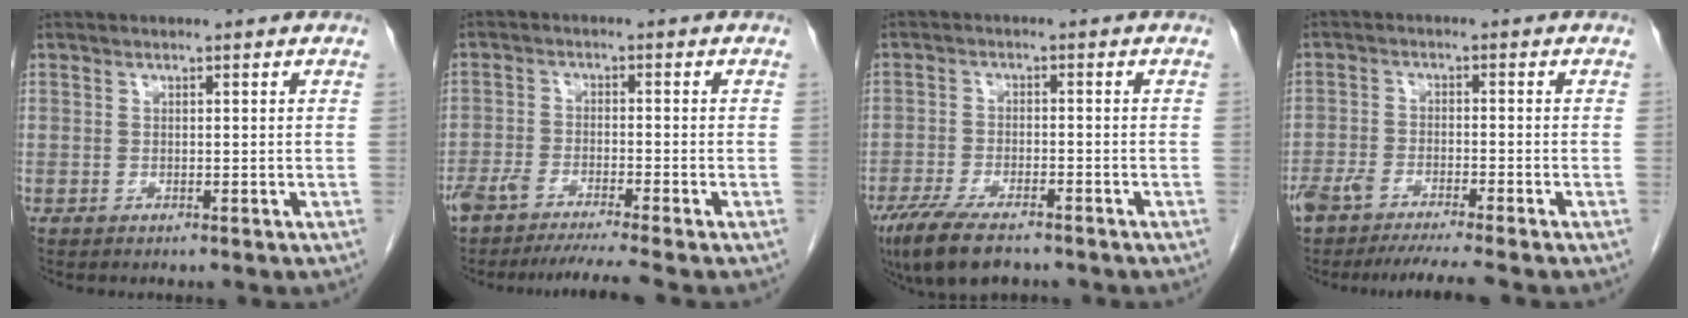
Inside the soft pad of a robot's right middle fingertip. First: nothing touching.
{"total": 7.7, "force": [-6.8, -0.9, 3.6], "torque": [-0.050, -0.017, -0.112]}
{"total": 9.2, "force": [-6.8, 2.6, 5.7], "torque": [-0.102, -0.019, -0.114]}
{"total": 8.1, "force": [-7.1, -0.2, 3.9], "torque": [-0.057, -0.013, -0.115]}